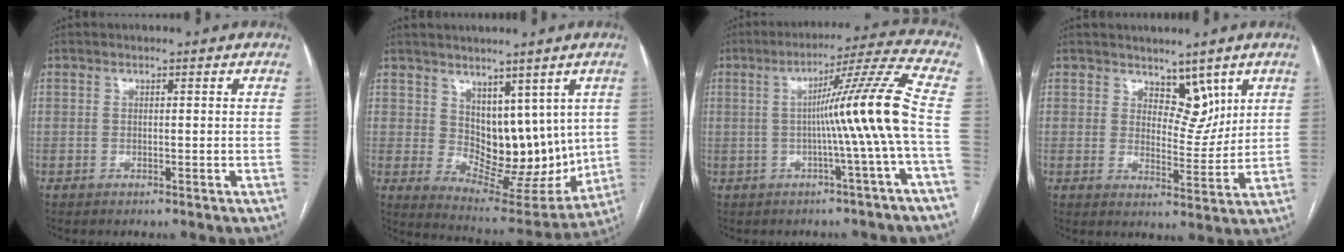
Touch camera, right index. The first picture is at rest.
{"total": 12.0, "force": [3.5, 7.2, 9.0], "torque": [-0.112, -0.006, 0.080]}
{"total": 11.9, "force": [-1.4, -3.0, 11.4], "torque": [-0.167, 0.008, -0.020]}
{"total": 5.3, "force": [3.6, 2.9, 2.6], "torque": [-0.027, -0.004, 0.061]}